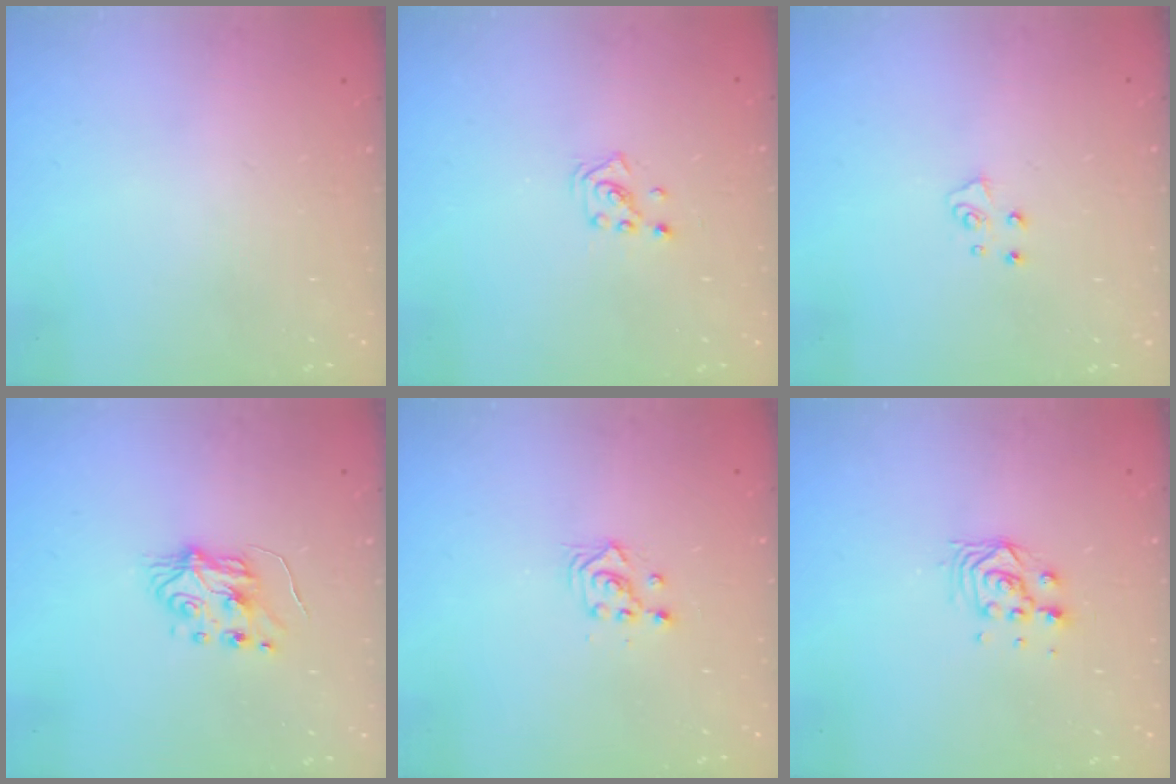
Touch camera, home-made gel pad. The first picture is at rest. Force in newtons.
{"total": 1.4, "press": 1.4, "slide": 0.1}
{"total": 5.1, "press": 5.1, "slide": 0.4}
{"total": 5.2, "press": 5.1, "slide": 0.7}
{"total": 2.3, "press": 2.3, "slide": 0.2}
{"total": 6.1, "press": 6.0, "slide": 0.4}